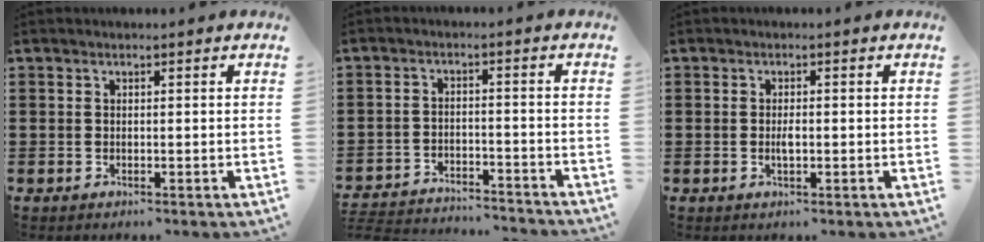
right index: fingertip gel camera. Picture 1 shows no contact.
{"total": 4.2, "force": [-4.1, 0.2, 0.6], "torque": [-0.022, -0.002, -0.088]}
{"total": 1.9, "force": [-0.2, 0.6, 1.8], "torque": [-0.034, 0.000, -0.004]}